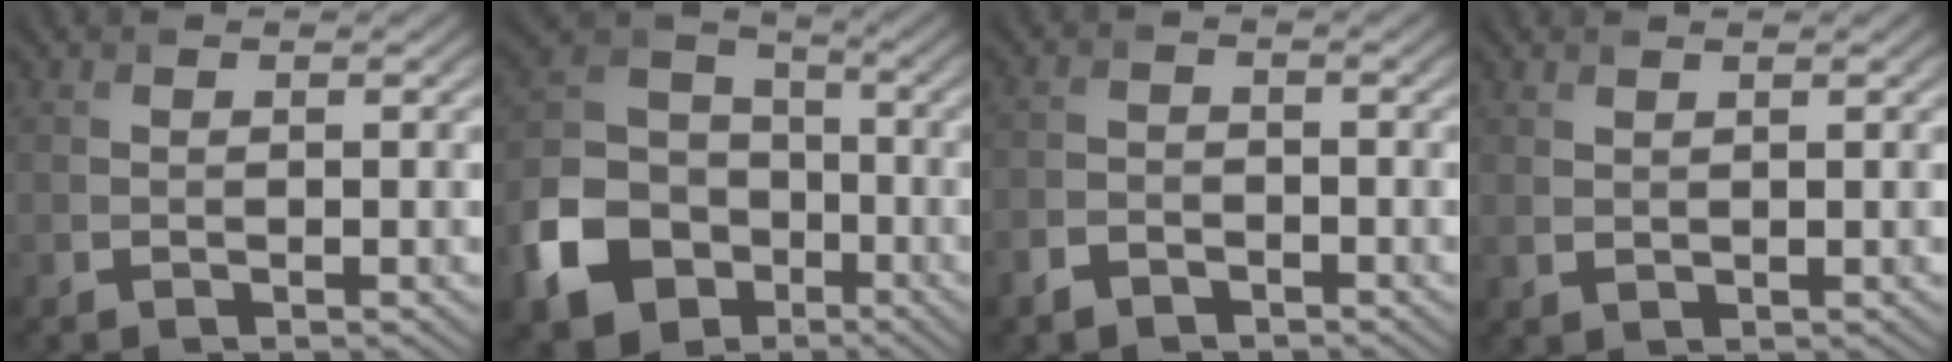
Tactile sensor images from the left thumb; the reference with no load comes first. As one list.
[{"total": 14.6, "force": [-6.1, 11.2, 7.1], "torque": [-0.215, -0.041, -0.120]}, {"total": 2.9, "force": [-2.2, 1.6, 1.0], "torque": [-0.021, -0.004, -0.050]}, {"total": 0.9, "force": [0.8, 0.1, 0.4], "torque": [-0.014, 0.000, 0.018]}]